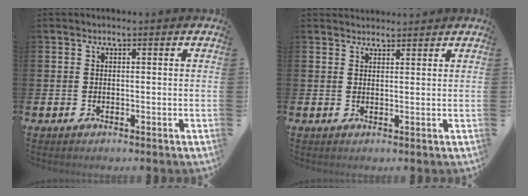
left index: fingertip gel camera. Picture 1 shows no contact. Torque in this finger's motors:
{"motor_torque": [0.04, -0.38, 0.03, 0.01]}